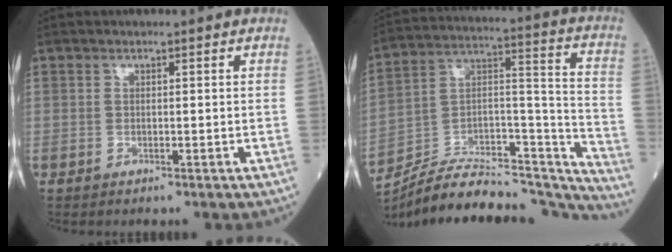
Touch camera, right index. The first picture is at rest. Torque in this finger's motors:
{"motor_torque": [-1.30, -0.84, -0.63, 0.01]}